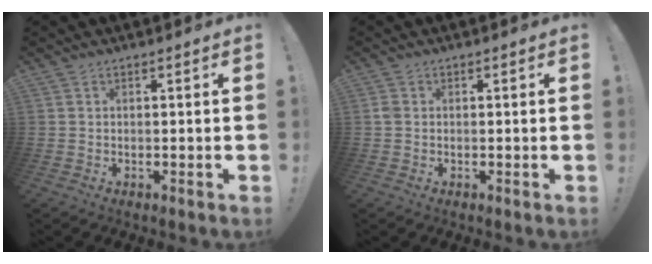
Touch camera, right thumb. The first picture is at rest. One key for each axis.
{"total": 1.6, "fx": -0.1, "fy": 1.3, "fz": 1.0, "tx": -0.018, "ty": 0.006, "tz": -0.002}